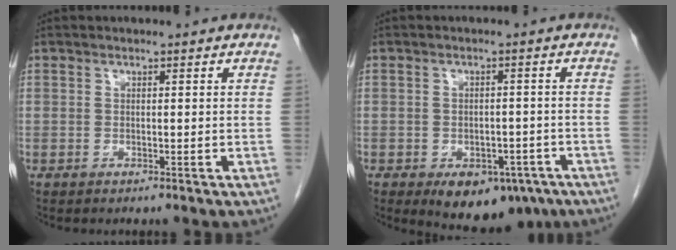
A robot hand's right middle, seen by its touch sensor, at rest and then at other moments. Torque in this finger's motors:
{"motor_torque": [0.70, -0.70, 0.30, 0.03]}